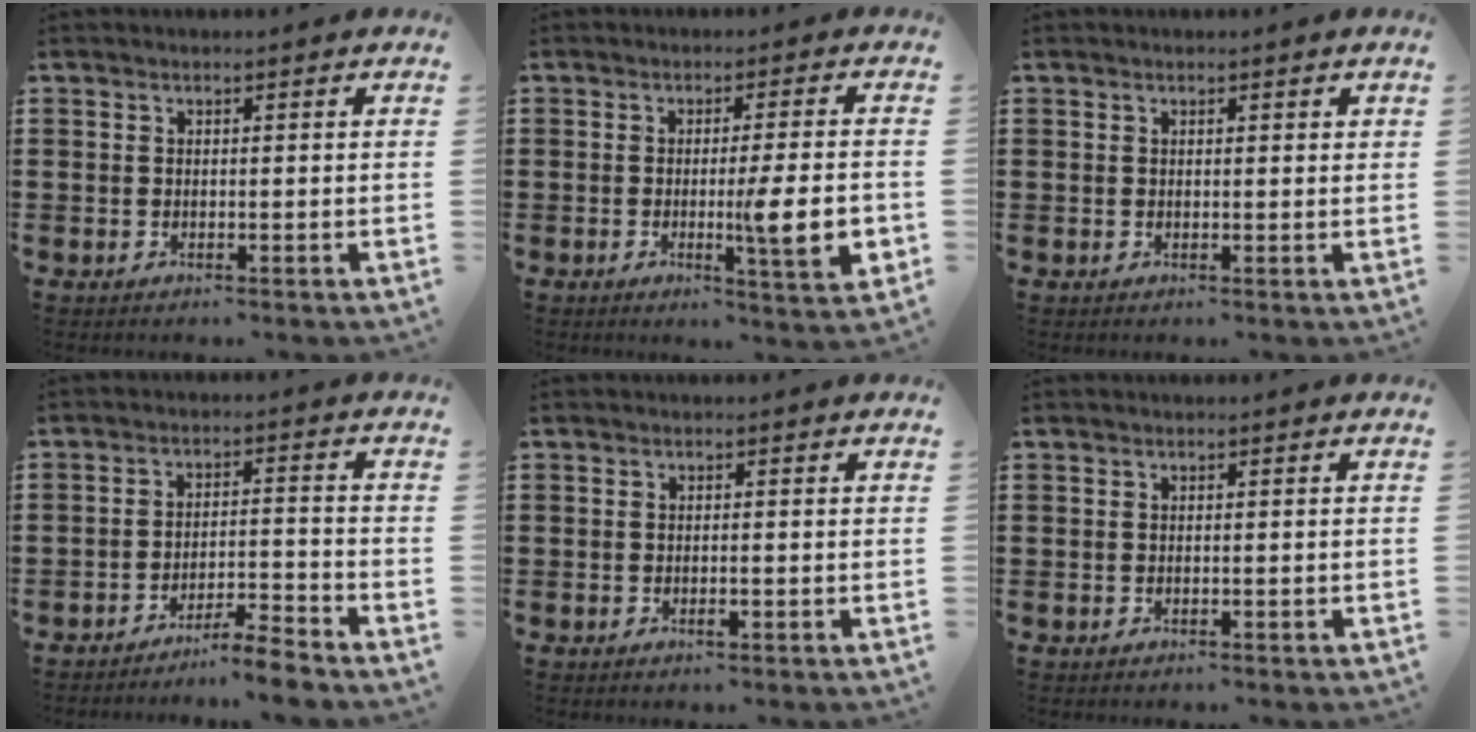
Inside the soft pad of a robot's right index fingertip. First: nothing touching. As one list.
[{"total": 9.0, "force": [-1.3, 1.0, 8.9], "torque": [-0.129, -0.017, -0.020]}, {"total": 0.5, "force": [0.3, 0.2, 0.4], "torque": [-0.008, 0.002, 0.006]}, {"total": 5.1, "force": [-4.9, -0.4, 1.5], "torque": [-0.026, -0.005, -0.097]}, {"total": 0.8, "force": [-0.3, 0.1, 0.7], "torque": [-0.013, -0.005, -0.004]}, {"total": 0.0}]